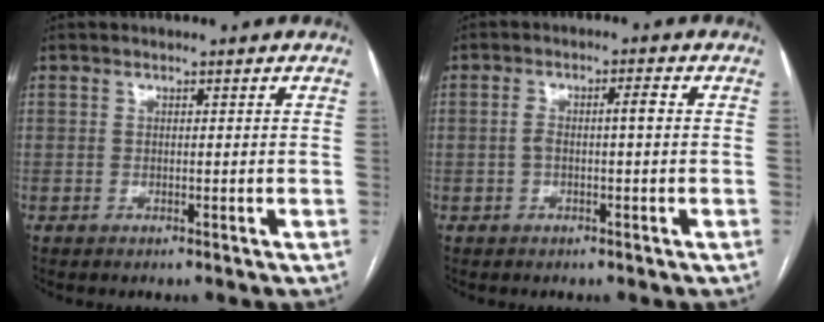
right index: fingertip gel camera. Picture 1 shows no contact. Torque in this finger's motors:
{"motor_torque": [0.22, -0.08, 0.13, 0.03]}